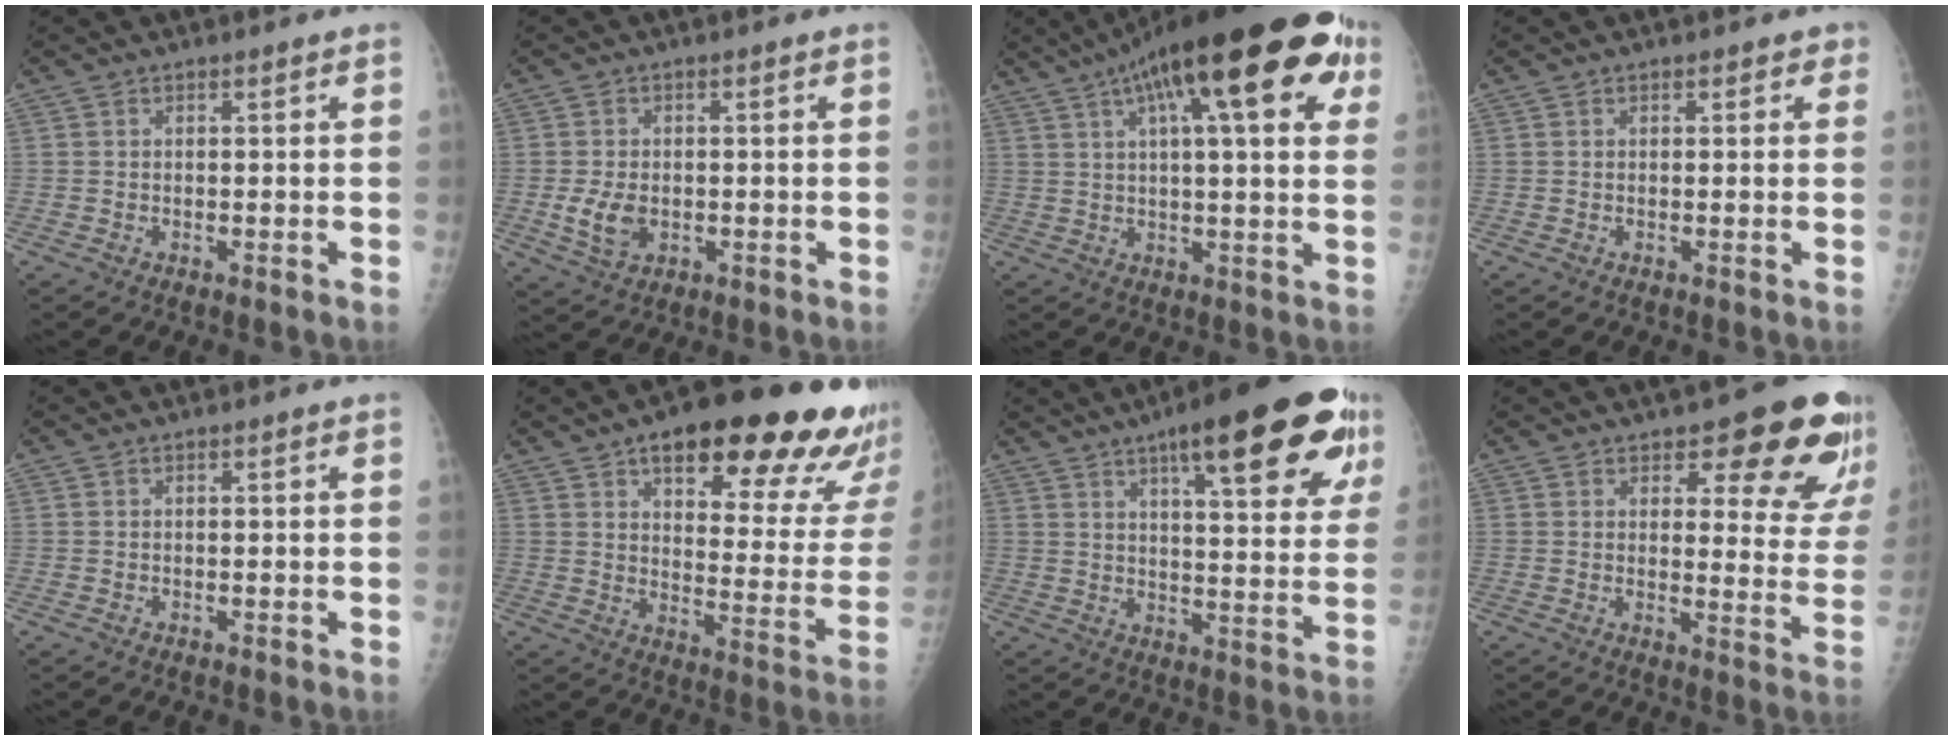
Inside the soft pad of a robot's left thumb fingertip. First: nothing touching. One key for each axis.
{"total": 5.3, "fx": -0.9, "fy": 3.6, "fz": 3.8, "tx": -0.067, "ty": -0.006, "tz": -0.009}
{"total": 25.6, "fx": 11.4, "fy": 7.3, "fz": 21.7, "tx": -0.317, "ty": 0.020, "tz": 0.161}
{"total": 1.5, "fx": 0.9, "fy": 1.0, "fz": 0.6, "tx": 0.012, "ty": 0.000, "tz": 0.004}
{"total": 0.0}
{"total": 27.1, "fx": 17.5, "fy": 8.7, "fz": 18.8, "tx": -0.204, "ty": -0.065, "tz": 0.228}
{"total": 23.9, "fx": 12.9, "fy": 6.2, "fz": 19.1, "tx": -0.242, "ty": -0.025, "tz": 0.176}
{"total": 15.8, "fx": 10.4, "fy": 5.9, "fz": 10.3, "tx": -0.077, "ty": -0.060, "tz": 0.117}